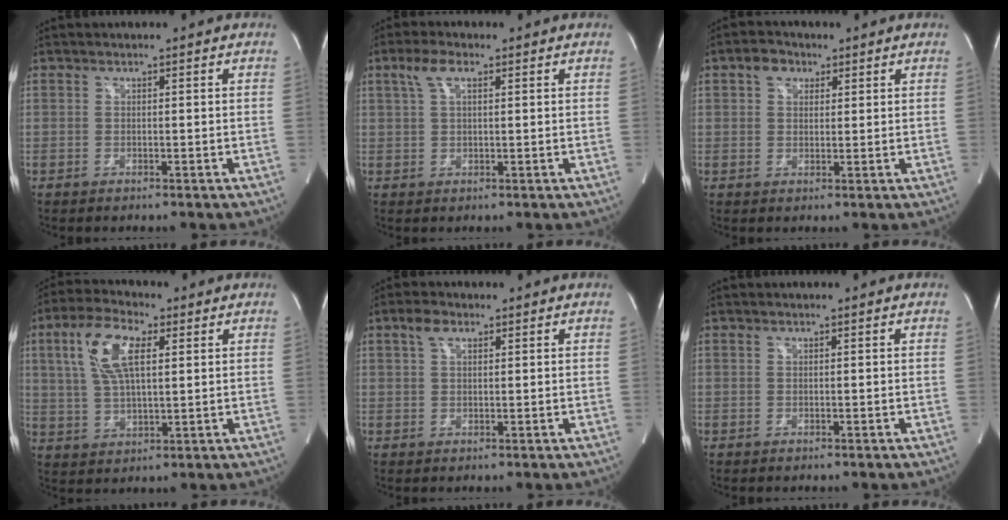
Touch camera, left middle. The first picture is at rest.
{"total": 3.8, "force": [1.9, 1.3, 3.0], "torque": [-0.071, 0.017, 0.041]}
{"total": 3.5, "force": [1.8, 2.6, 1.6], "torque": [-0.031, 0.014, 0.031]}
{"total": 10.2, "force": [3.4, 3.6, 9.0], "torque": [-0.191, 0.019, 0.066]}
{"total": 2.6, "force": [1.4, 1.3, 1.8], "torque": [-0.040, 0.013, 0.030]}
{"total": 0.0}